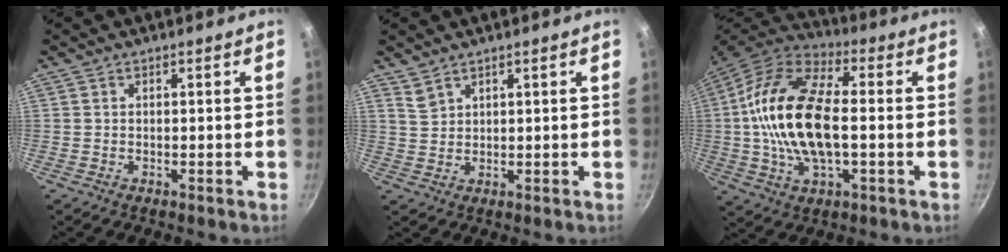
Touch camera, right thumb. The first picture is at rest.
{"total": 2.5, "force": [2.1, 1.2, 0.7], "torque": [-0.008, -0.003, 0.048]}
{"total": 20.2, "force": [-0.2, 9.9, 17.5], "torque": [-0.330, 0.031, -0.019]}